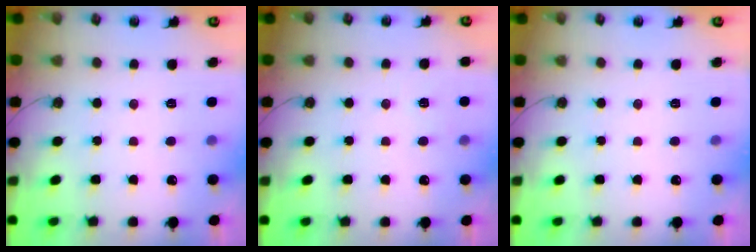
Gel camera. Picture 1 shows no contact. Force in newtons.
{"total": 3.3, "press": 2.2, "slide": 2.5}
{"total": 0.0}